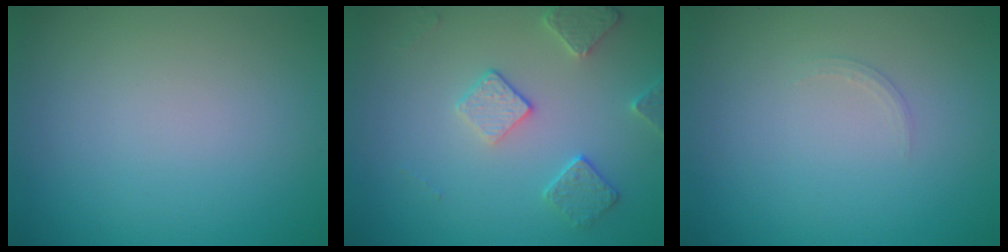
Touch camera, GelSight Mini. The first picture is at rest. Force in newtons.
{"total": 2.9, "press": 2.8, "slide": 0.9}
{"total": 0.7, "press": 0.7, "slide": 0.1}